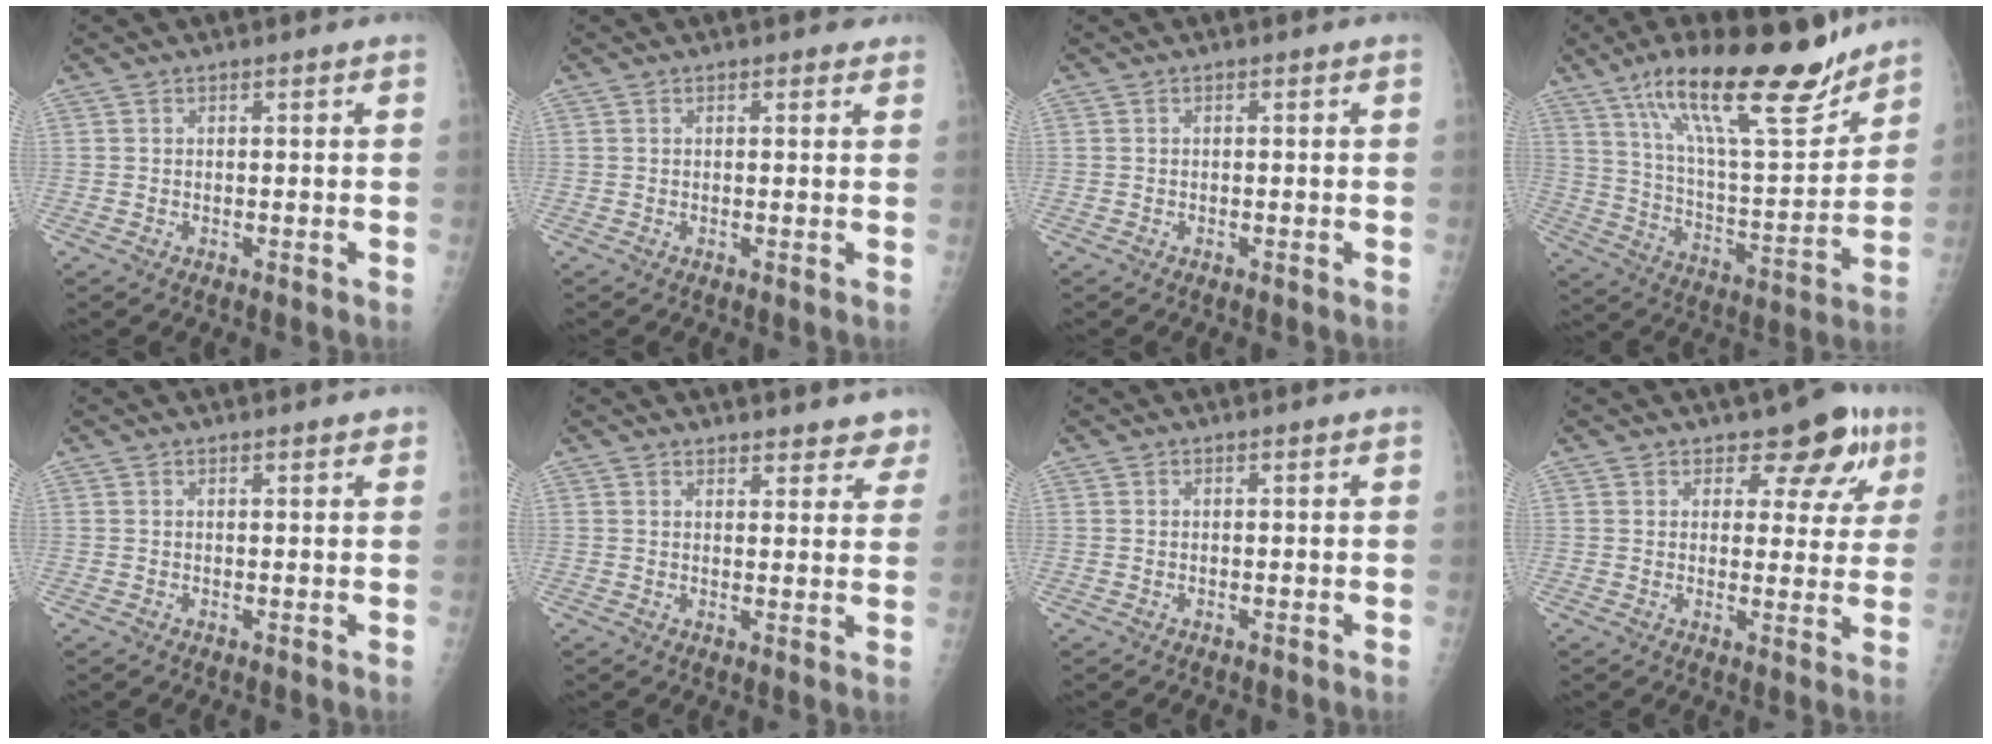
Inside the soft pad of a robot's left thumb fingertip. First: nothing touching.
{"total": 1.5, "force": [1.2, 0.7, 0.6], "torque": [0.002, -0.004, 0.010]}
{"total": 0.0}
{"total": 23.2, "force": [16.2, 6.1, 15.4], "torque": [-0.222, -0.074, 0.275]}
{"total": 1.5, "force": [1.3, 0.4, 0.6], "torque": [-0.003, -0.002, 0.015]}
{"total": 7.6, "force": [6.9, 2.8, 1.5], "torque": [0.031, -0.029, 0.069]}
{"total": 0.0}
{"total": 9.0, "force": [5.5, 4.8, 5.2], "torque": [-0.021, -0.024, 0.065]}